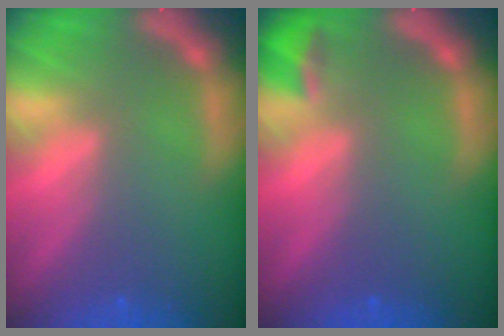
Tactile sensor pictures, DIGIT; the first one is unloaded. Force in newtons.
{"total": 1.9}